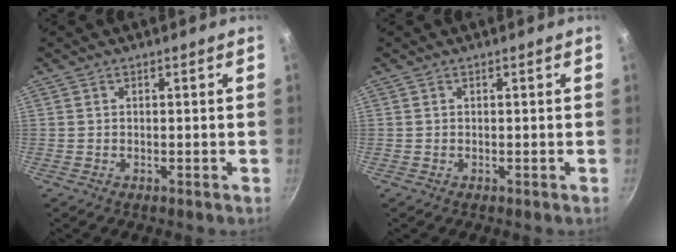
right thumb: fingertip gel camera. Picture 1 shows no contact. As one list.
[{"total": 0.0}]